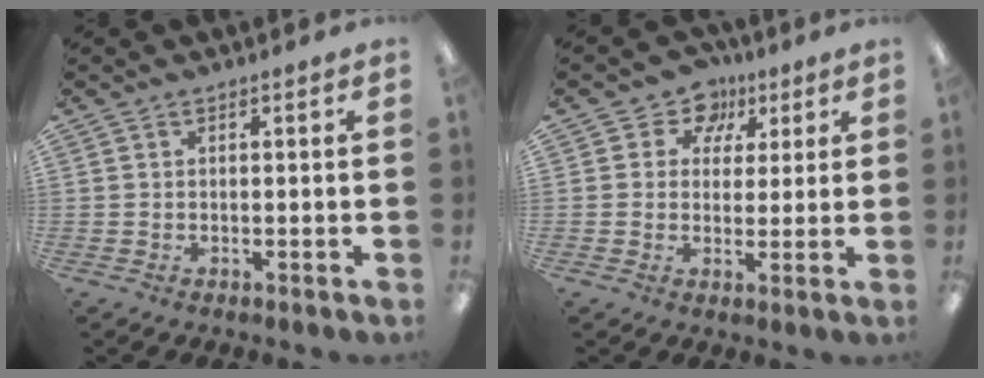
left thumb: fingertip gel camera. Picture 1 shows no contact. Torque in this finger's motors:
{"motor_torque": [-0.19, -0.15, 0.11, 0.01, -0.01]}